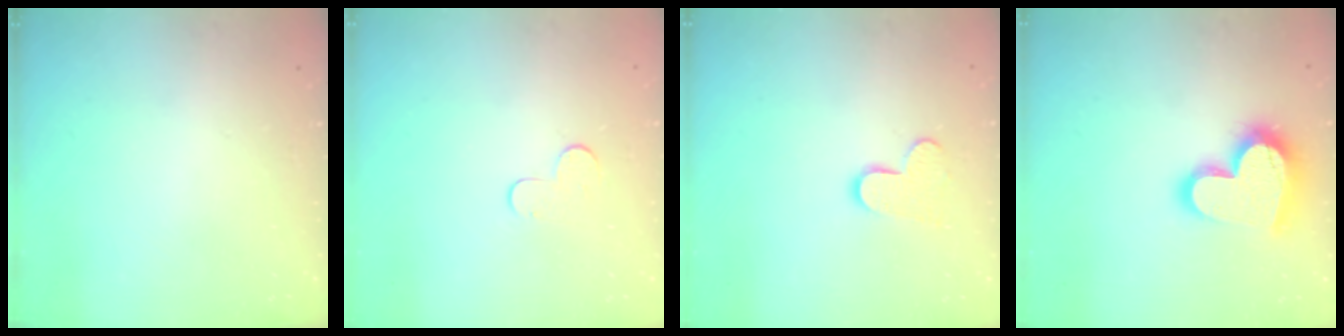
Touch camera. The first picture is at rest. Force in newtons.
{"total": 6.6, "press": 6.5, "slide": 0.6}
{"total": 8.5, "press": 8.5, "slide": 0.5}
{"total": 18.1, "press": 18.0, "slide": 1.5}